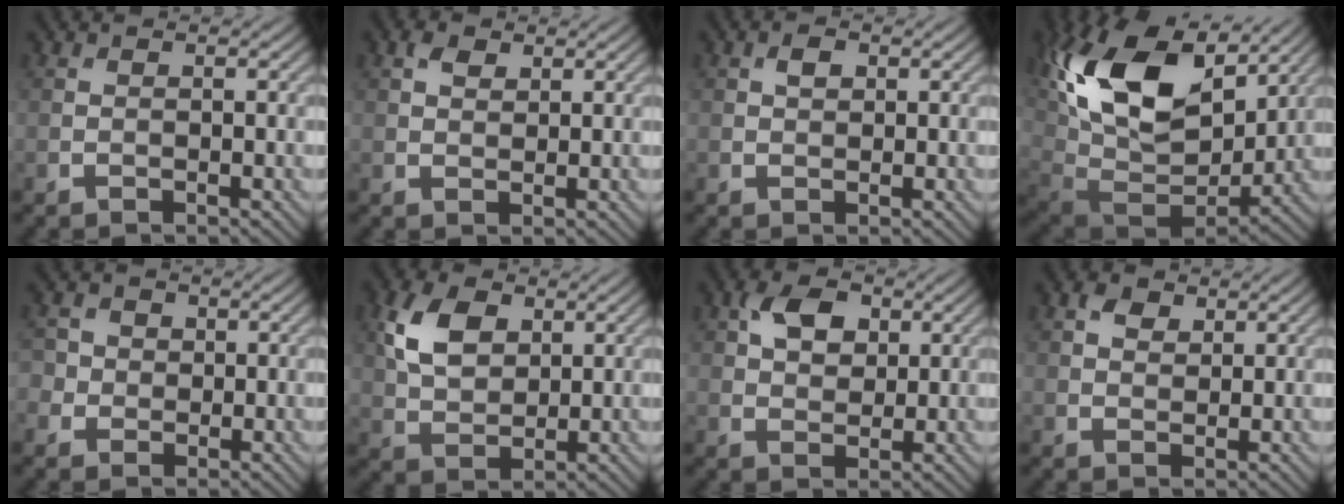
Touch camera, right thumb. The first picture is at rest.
{"total": 2.1, "force": [1.2, 1.3, 1.1], "torque": [-0.025, 0.002, 0.023]}
{"total": 1.6, "force": [0.7, 1.0, 1.1], "torque": [-0.019, 0.003, 0.010]}
{"total": 20.8, "force": [8.8, 12.1, 14.4], "torque": [-0.309, 0.040, 0.155]}
{"total": 3.0, "force": [0.3, 2.9, 0.8], "torque": [-0.025, 0.005, -0.006]}
{"total": 7.3, "force": [2.7, 4.8, 4.9], "torque": [-0.116, 0.006, 0.050]}
{"total": 5.5, "force": [2.2, 3.6, 3.5], "torque": [-0.068, 0.005, 0.036]}
{"total": 2.6, "force": [1.5, 1.7, 1.3], "torque": [-0.028, 0.001, 0.026]}